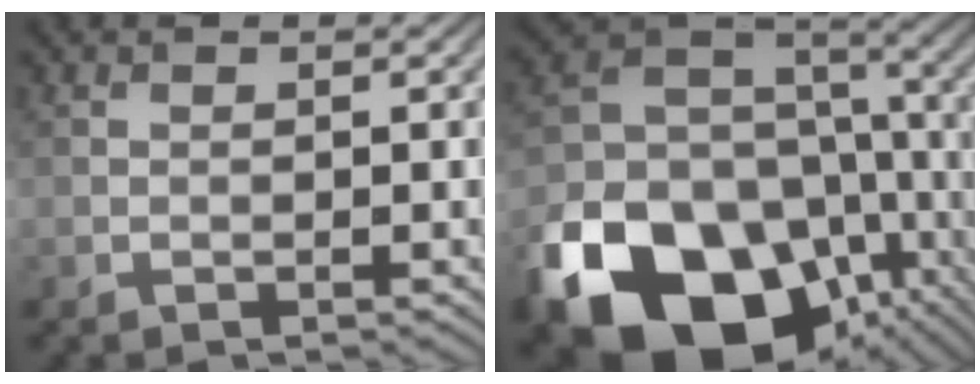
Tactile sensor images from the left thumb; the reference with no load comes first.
{"total": 23.1, "force": [-11.5, 15.9, 12.2], "torque": [-0.285, -0.049, -0.167]}